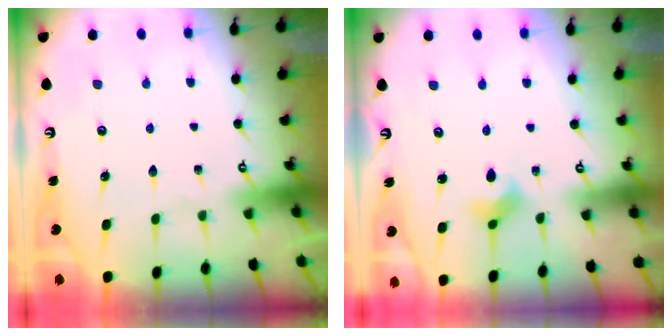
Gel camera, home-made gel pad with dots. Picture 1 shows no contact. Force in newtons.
{"total": 3.4, "press": 3.3, "slide": 0.6}